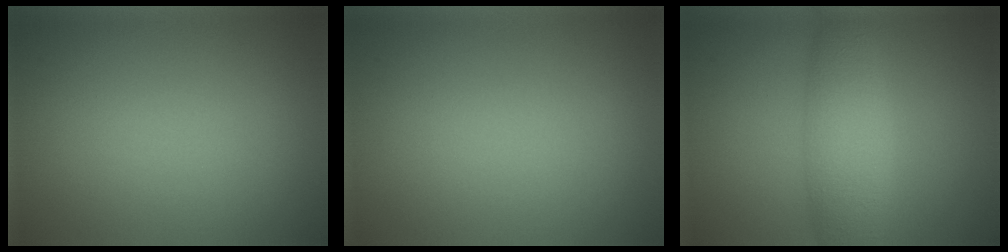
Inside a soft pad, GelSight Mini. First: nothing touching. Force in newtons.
{"total": 0.0}
{"total": 5.3, "press": 5.3, "slide": 0.0}